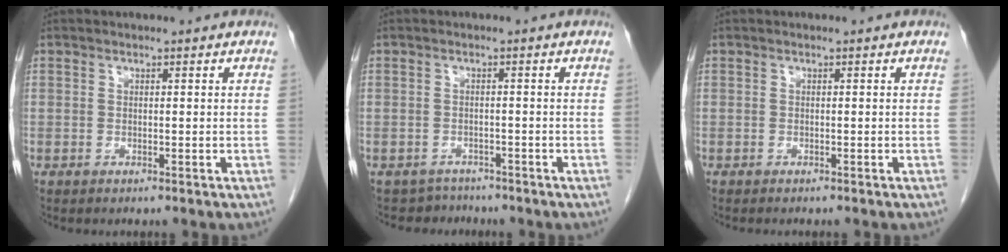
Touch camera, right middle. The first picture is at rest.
{"total": 2.9, "force": [-2.4, 1.2, -1.1], "torque": [0.016, 0.001, -0.040]}
{"total": 1.6, "force": [-1.3, 0.4, 0.7], "torque": [-0.012, -0.002, -0.014]}